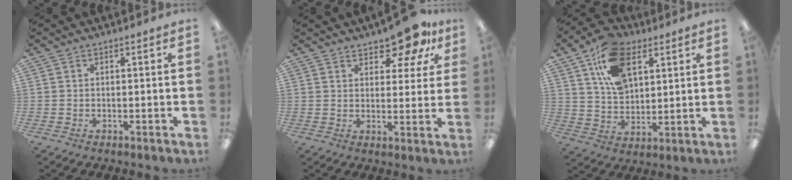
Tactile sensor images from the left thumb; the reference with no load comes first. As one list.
[{"total": 9.8, "force": [8.0, 3.8, 4.4], "torque": [-0.045, -0.056, 0.140]}, {"total": 15.1, "force": [7.3, 9.2, 9.4], "torque": [-0.164, -0.004, 0.138]}]